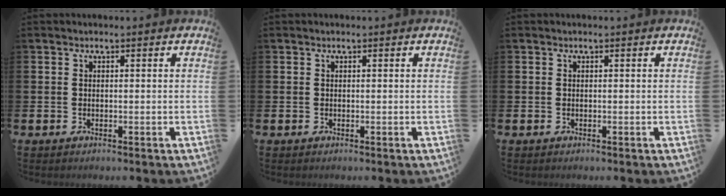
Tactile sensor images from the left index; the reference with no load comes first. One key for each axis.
{"total": 0.0}
{"total": 0.0}